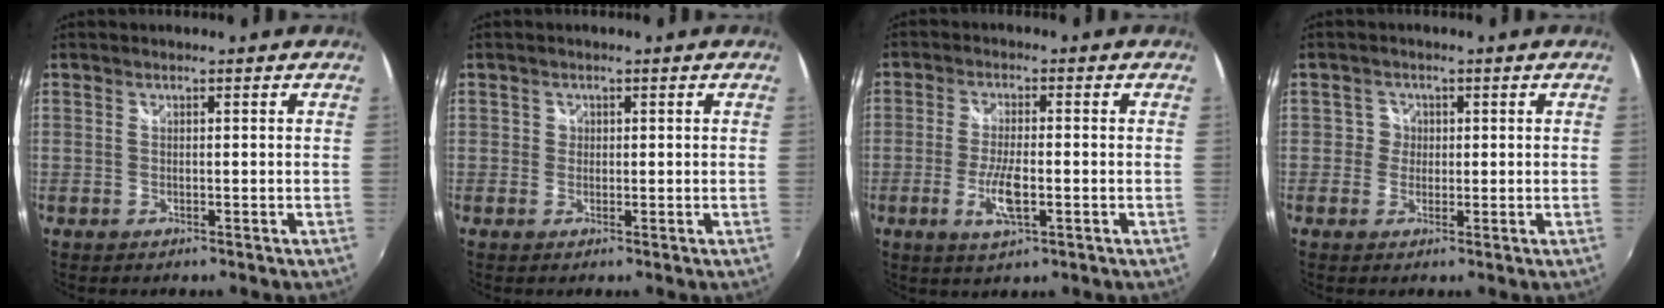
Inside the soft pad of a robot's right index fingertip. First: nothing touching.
{"total": 1.2, "force": [-0.1, 1.2, 0.1], "torque": [0.001, 0.000, -0.004]}
{"total": 6.3, "force": [-2.0, 1.5, 5.8], "torque": [-0.120, -0.007, -0.036]}
{"total": 2.4, "force": [-0.1, 2.4, -0.2], "torque": [0.007, 0.010, -0.005]}